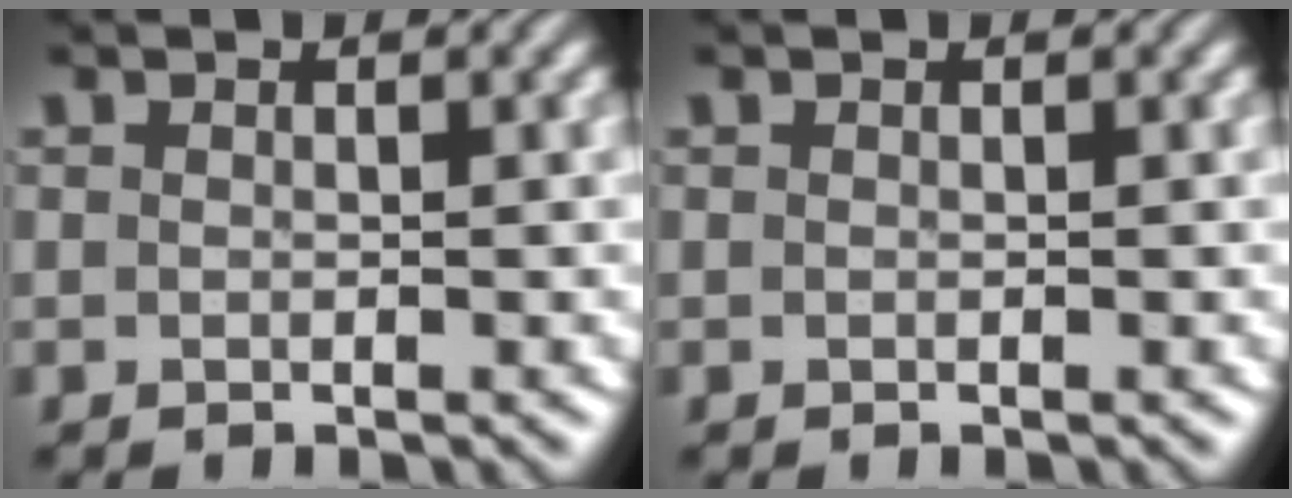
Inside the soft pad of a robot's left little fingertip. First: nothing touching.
{"total": 0.0}